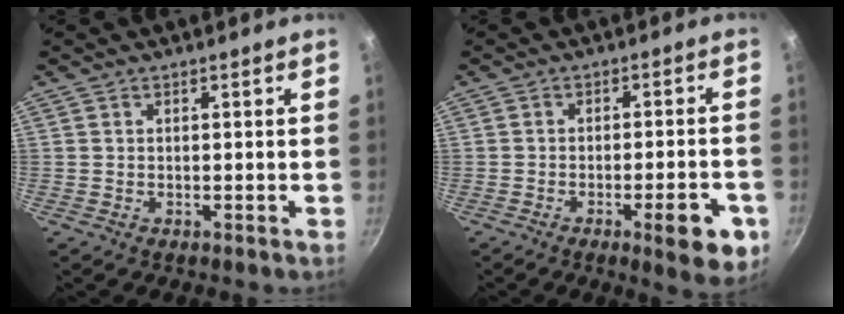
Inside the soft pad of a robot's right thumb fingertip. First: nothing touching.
{"total": 9.8, "force": [-4.1, 2.7, 8.4], "torque": [-0.087, 0.018, -0.049]}